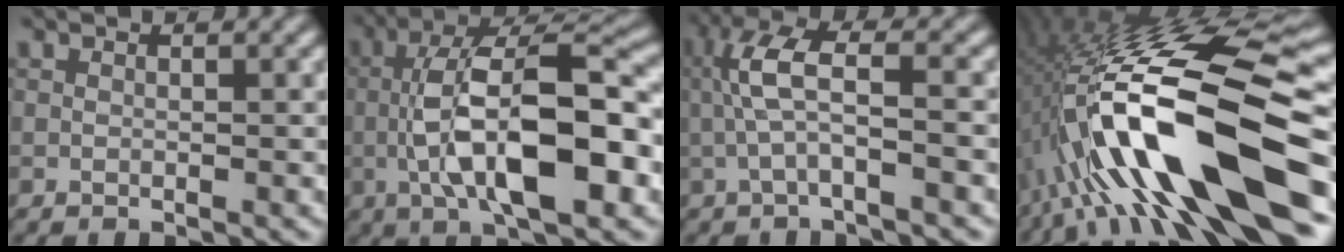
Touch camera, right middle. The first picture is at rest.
{"total": 11.6, "force": [-1.9, 3.9, 10.8], "torque": [-0.181, 0.020, -0.028]}
{"total": 4.4, "force": [-0.5, 0.8, 4.3], "torque": [-0.094, 0.025, -0.009]}
{"total": 16.9, "force": [-4.1, 4.6, 15.7], "torque": [-0.277, 0.029, -0.062]}